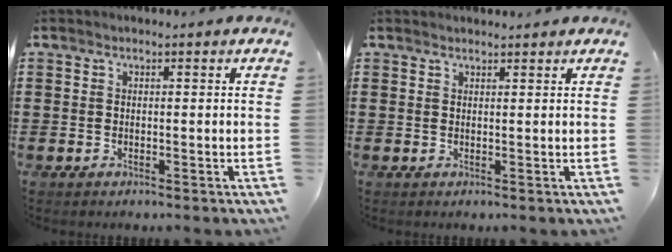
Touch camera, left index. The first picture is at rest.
{"total": 1.0, "force": [1.0, 0.0, 0.2], "torque": [-0.006, -0.002, 0.019]}